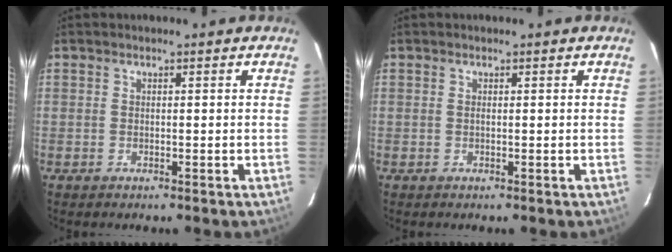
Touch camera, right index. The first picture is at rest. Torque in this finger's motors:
{"motor_torque": [0.08, 0.02, 0.06, 0.02]}